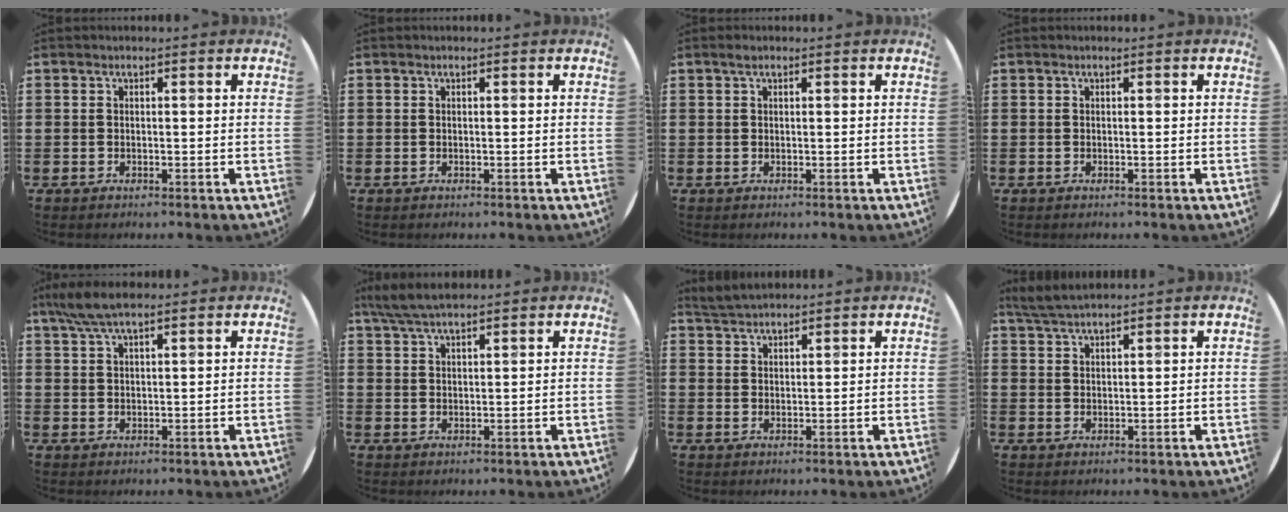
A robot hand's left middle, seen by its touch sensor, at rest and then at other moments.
{"total": 0.0}
{"total": 0.7, "force": [0.4, 0.2, 0.5], "torque": [-0.008, 0.004, 0.006]}
{"total": 0.0}
{"total": 5.0, "force": [3.7, 1.1, 3.1], "torque": [-0.068, 0.002, 0.068]}
{"total": 4.7, "force": [4.1, 0.8, 2.2], "torque": [-0.051, -0.003, 0.075]}
{"total": 3.2, "force": [3.1, 0.5, 0.4], "torque": [-0.014, -0.004, 0.060]}
{"total": 3.5, "force": [3.2, 0.2, 1.2], "torque": [-0.030, -0.001, 0.061]}